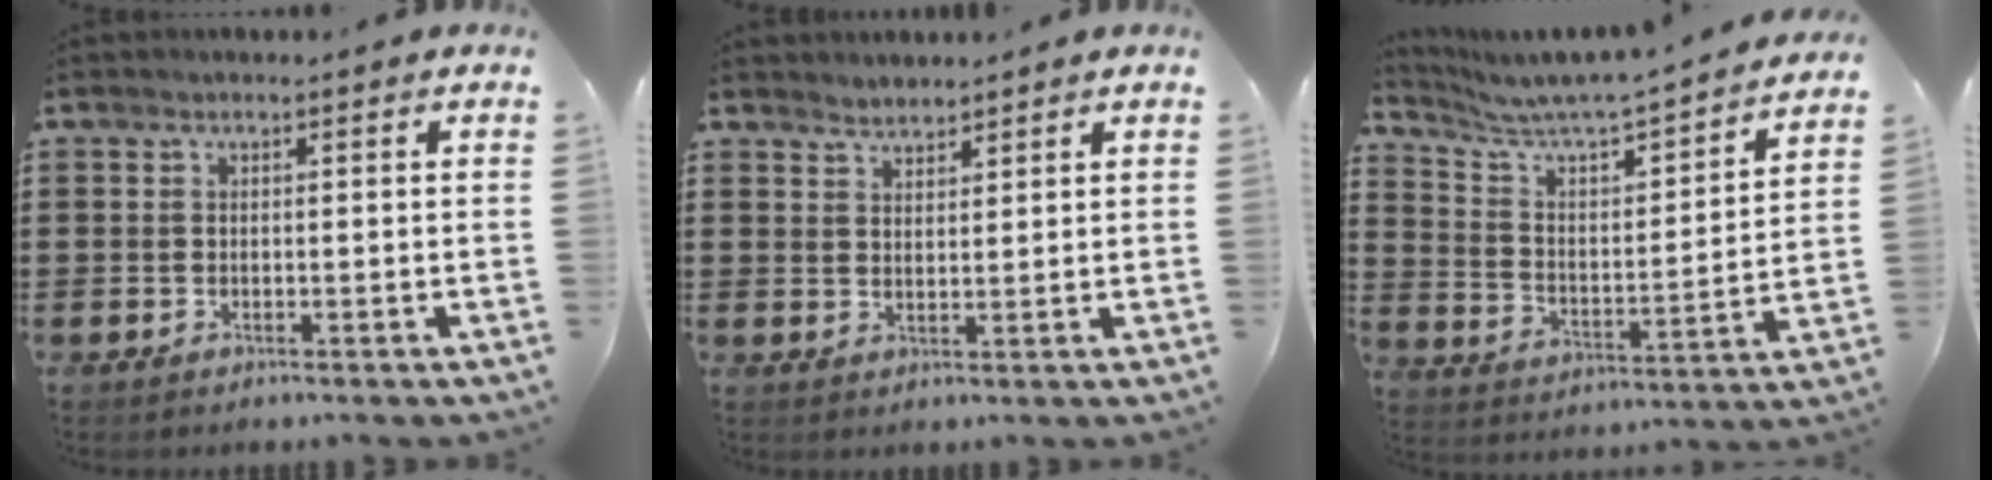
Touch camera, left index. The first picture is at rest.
{"total": 1.9, "force": [1.9, 0.2, -0.5], "torque": [0.004, 0.002, 0.038]}
{"total": 4.5, "force": [4.3, 0.6, 1.4], "torque": [-0.054, -0.044, 0.063]}